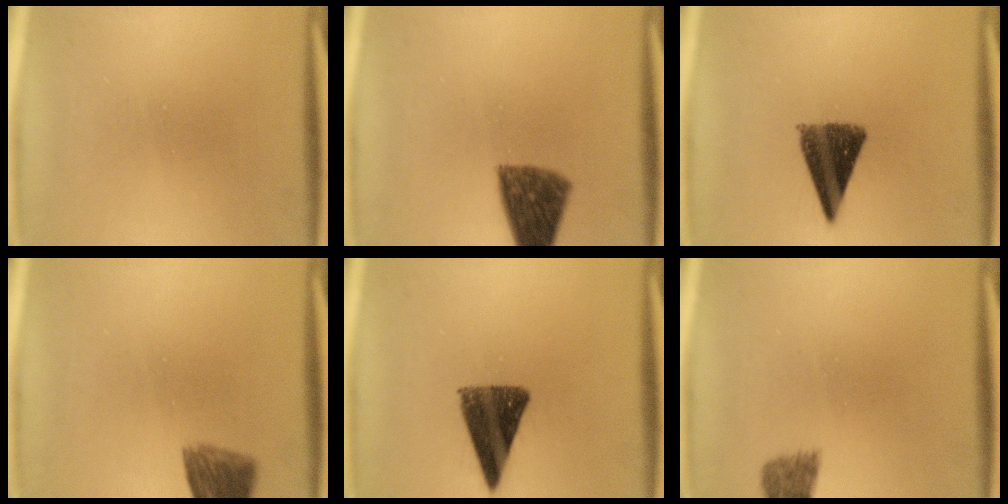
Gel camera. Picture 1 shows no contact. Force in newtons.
{"total": 8.8}
{"total": 10.1}
{"total": 6.0}
{"total": 11.1}
{"total": 1.9}